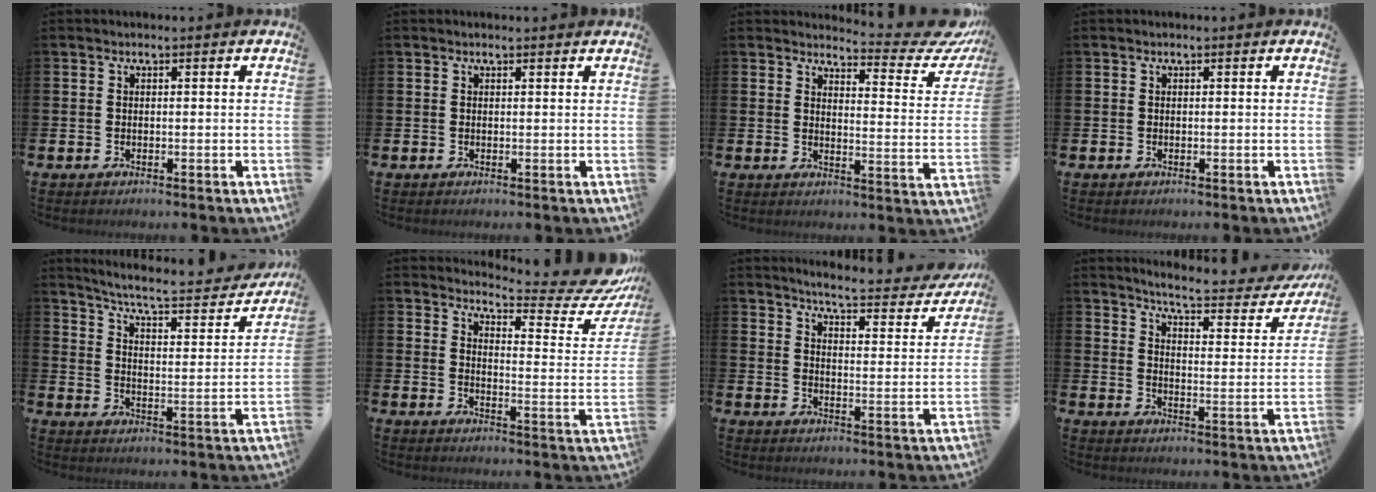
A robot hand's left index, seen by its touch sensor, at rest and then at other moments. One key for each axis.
{"total": 0.5, "fx": 0.5, "fy": 0.0, "fz": 0.2, "tx": 0.007, "ty": -0.003, "tz": 0.007}
{"total": 5.2, "fx": 4.8, "fy": 1.2, "fz": 1.7, "tx": -0.026, "ty": -0.049, "tz": 0.072}
{"total": 0.0}
{"total": 6.4, "fx": 5.9, "fy": 0.6, "fz": 2.5, "tx": -0.069, "ty": -0.048, "tz": 0.092}
{"total": 6.6, "fx": 6.0, "fy": 0.9, "fz": 2.4, "tx": -0.044, "ty": -0.053, "tz": 0.096}
{"total": 4.8, "fx": 4.6, "fy": 0.3, "fz": 1.5, "tx": -0.046, "ty": -0.039, "tz": 0.071}
{"total": 5.5, "fx": 5.1, "fy": 0.3, "fz": 1.9, "tx": -0.056, "ty": -0.041, "tz": 0.079}